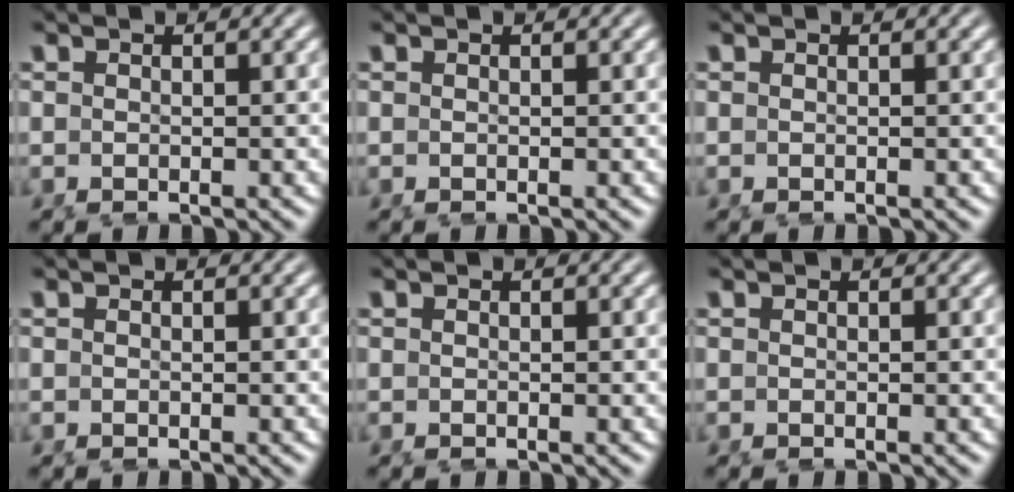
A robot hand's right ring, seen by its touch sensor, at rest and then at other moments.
{"total": 0.0}
{"total": 0.0}
{"total": 0.0}
{"total": 0.0}
{"total": 0.0}